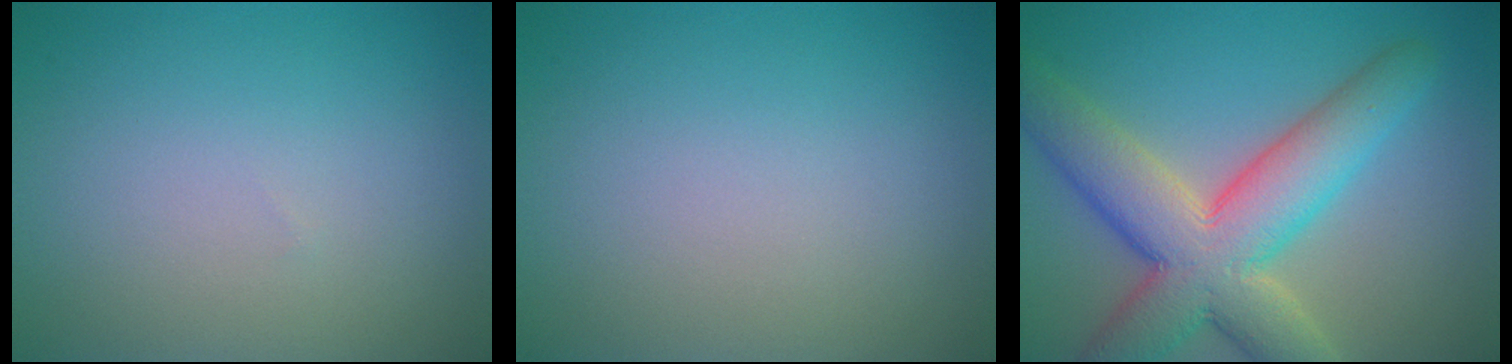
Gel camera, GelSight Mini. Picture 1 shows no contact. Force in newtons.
{"total": 0.0}
{"total": 10.0, "press": 9.9, "slide": 0.9}